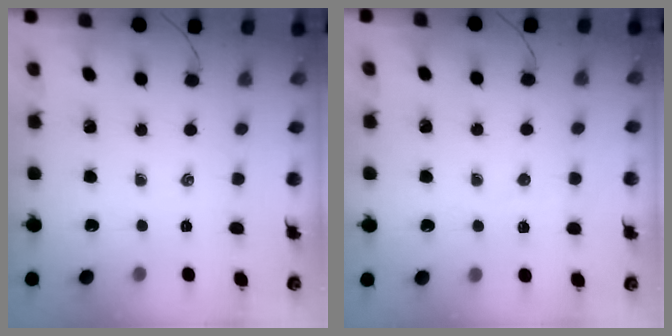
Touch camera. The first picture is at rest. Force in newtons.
{"total": 3.4, "press": 3.3, "slide": 0.9}